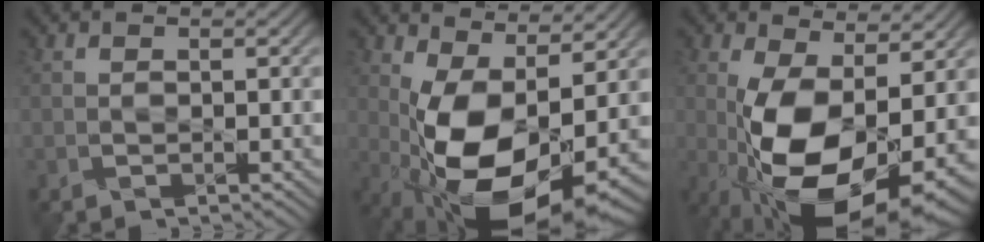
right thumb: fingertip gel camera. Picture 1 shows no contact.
{"total": 13.6, "force": [-0.9, 6.5, 11.9], "torque": [-0.218, -0.010, -0.011]}
{"total": 14.3, "force": [-2.4, 6.9, 12.3], "torque": [-0.232, -0.012, -0.037]}